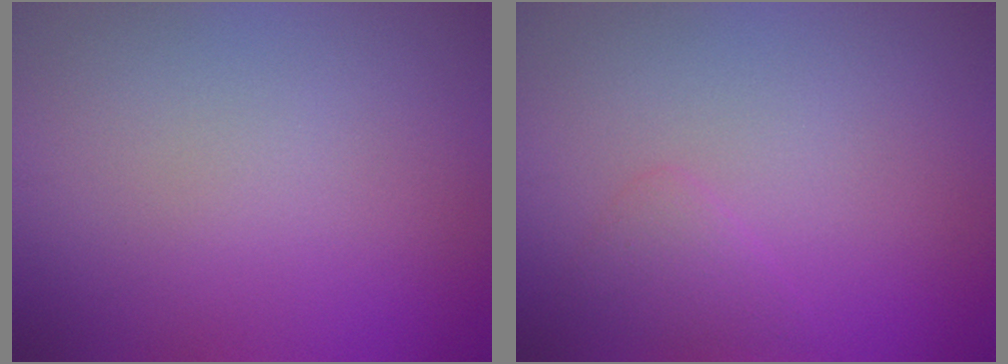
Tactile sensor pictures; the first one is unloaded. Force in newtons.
{"total": 1.4, "press": 1.4, "slide": 0.1}